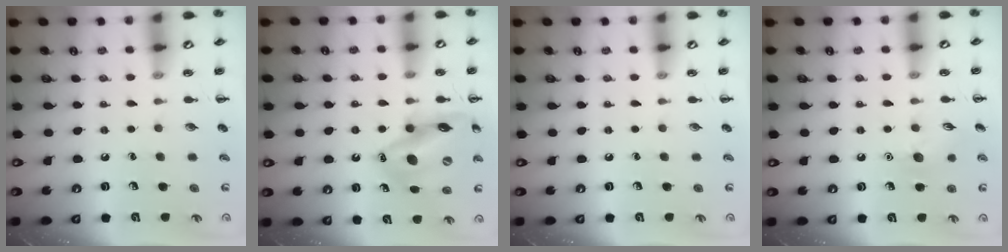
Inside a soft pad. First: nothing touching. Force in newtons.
{"total": 16.0, "press": 15.4, "slide": 4.0}
{"total": 0.0}
{"total": 6.8, "press": 6.6, "slide": 1.7}